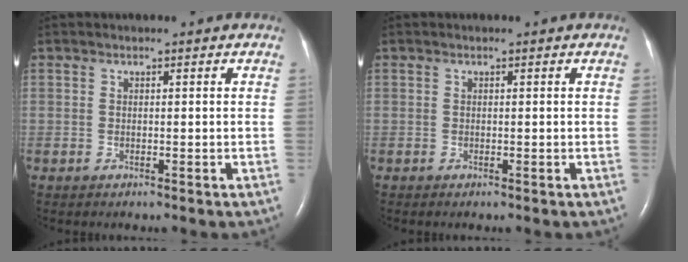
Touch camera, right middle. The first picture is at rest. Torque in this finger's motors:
{"motor_torque": [0.02, -0.03, 0.00, 0.00]}